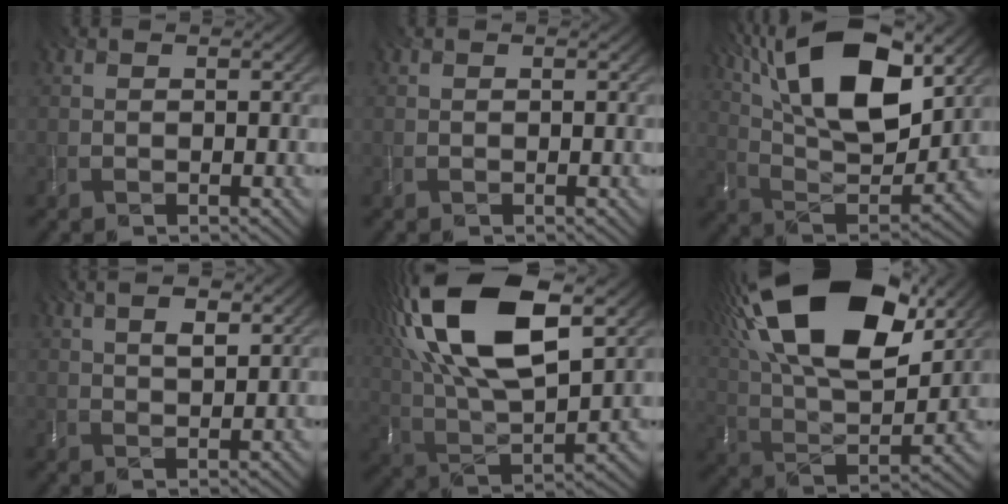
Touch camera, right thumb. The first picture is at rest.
{"total": 0.0}
{"total": 18.1, "force": [9.0, 7.2, 13.9], "torque": [-0.278, 0.026, 0.141]}
{"total": 3.5, "force": [2.0, 0.8, 2.7], "torque": [-0.056, 0.004, 0.044]}
{"total": 20.1, "force": [9.0, 8.6, 15.8], "torque": [-0.337, 0.050, 0.140]}
{"total": 22.5, "force": [11.2, 10.7, 16.3], "torque": [-0.330, 0.063, 0.163]}